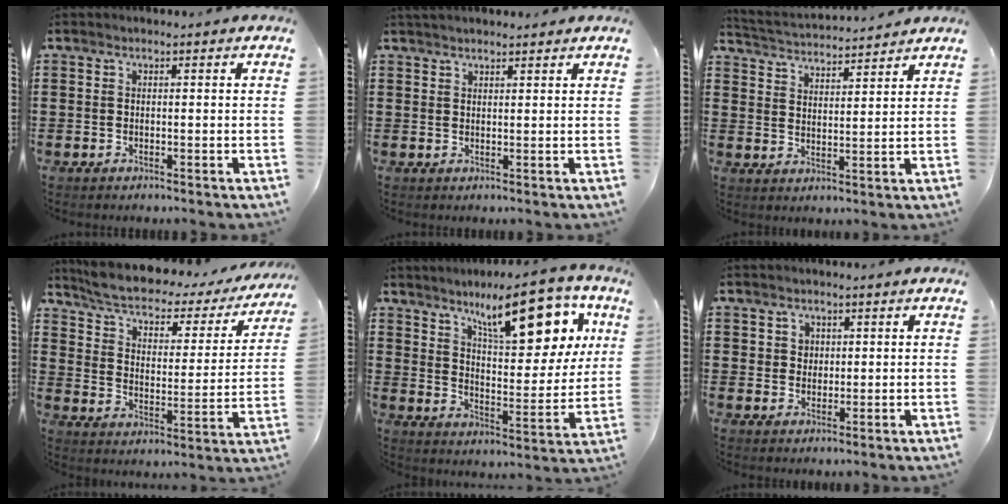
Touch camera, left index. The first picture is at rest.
{"total": 1.7, "force": [1.6, 0.3, 0.4], "torque": [-0.010, 0.002, 0.032]}
{"total": 3.0, "force": [3.0, -0.2, -0.2], "torque": [-0.013, -0.022, 0.048]}
{"total": 4.7, "force": [3.6, 1.5, 2.5], "torque": [-0.069, -0.025, 0.055]}
{"total": 15.2, "force": [9.3, 4.8, 11.1], "torque": [-0.178, -0.036, 0.151]}
{"total": 2.2, "force": [1.0, 1.9, 0.2], "torque": [-0.011, 0.007, 0.019]}